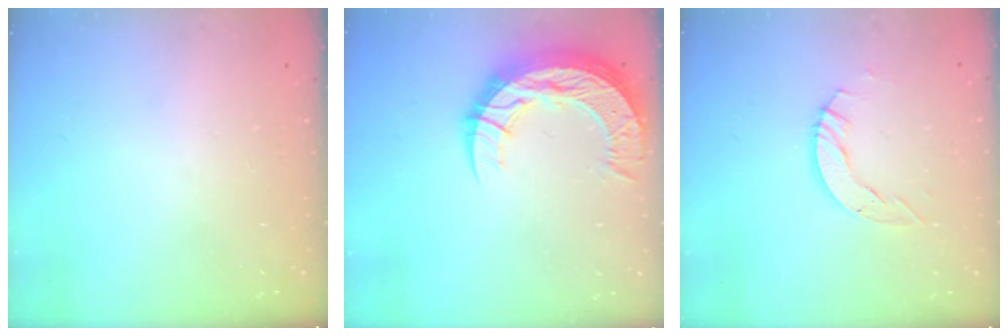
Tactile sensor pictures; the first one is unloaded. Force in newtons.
{"total": 15.4, "press": 15.3, "slide": 1.1}
{"total": 5.0, "press": 5.0, "slide": 0.2}